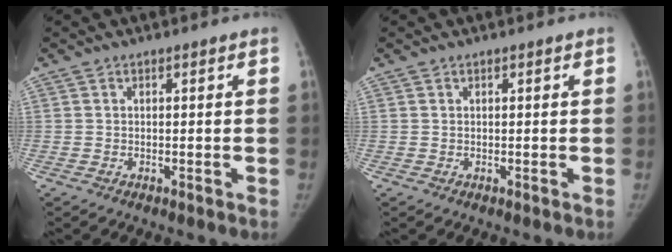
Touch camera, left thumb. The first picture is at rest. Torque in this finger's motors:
{"motor_torque": [0.00, 0.00, 0.05, -0.09, 0.01]}